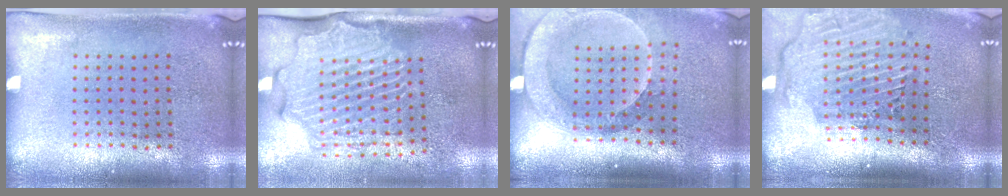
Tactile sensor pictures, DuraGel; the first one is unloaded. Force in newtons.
{"total": 2.6, "press": 2.3, "slide": 1.3}
{"total": 2.5, "press": 1.9, "slide": 1.6}
{"total": 2.9, "press": 2.2, "slide": 1.8}